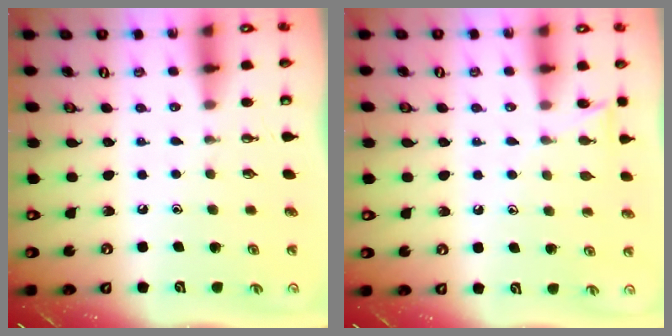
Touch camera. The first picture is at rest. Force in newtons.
{"total": 6.3, "press": 6.3, "slide": 0.7}